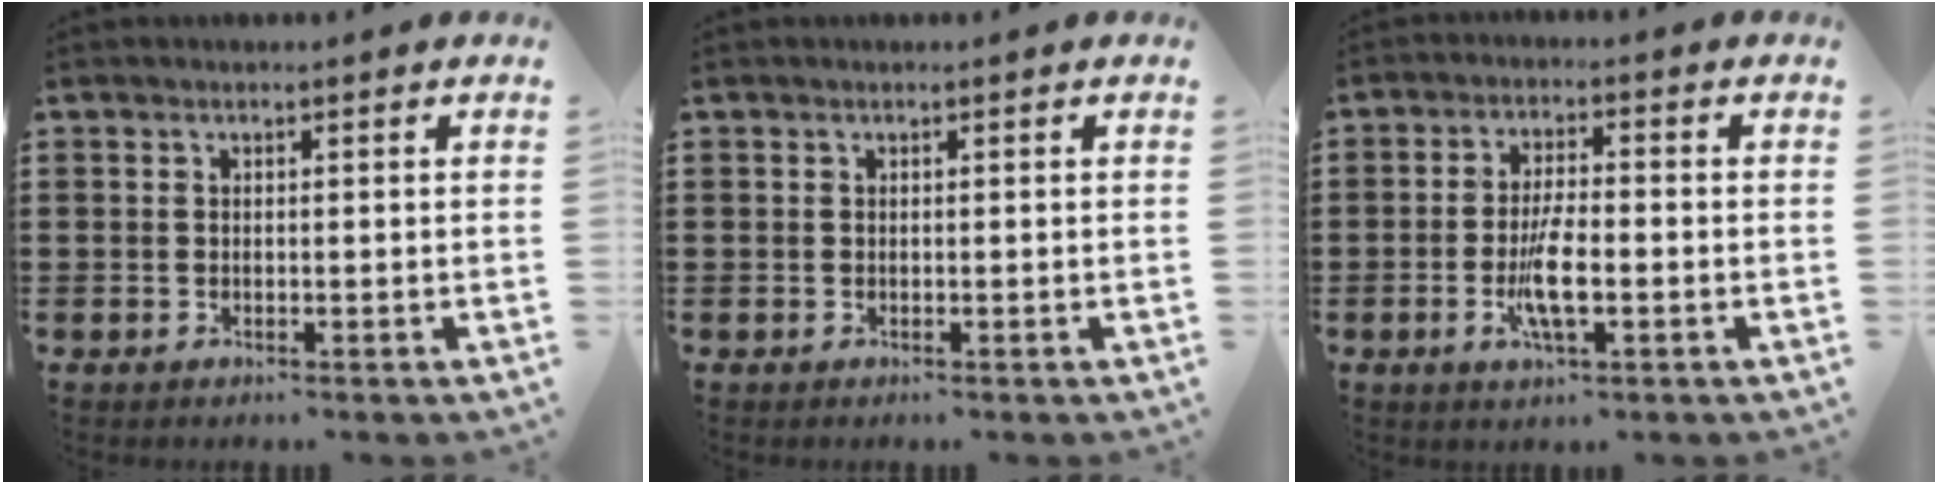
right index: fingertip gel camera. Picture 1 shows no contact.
{"total": 0.0}
{"total": 6.6, "force": [-1.9, 1.6, 6.1], "torque": [-0.130, -0.012, -0.038]}